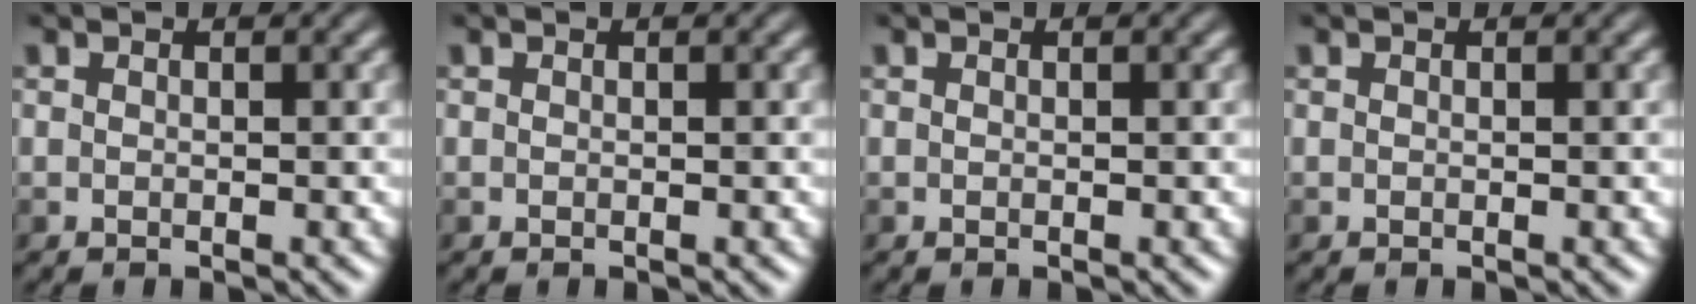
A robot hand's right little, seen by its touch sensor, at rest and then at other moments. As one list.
[{"total": 0.0}, {"total": 0.0}, {"total": 0.0}]